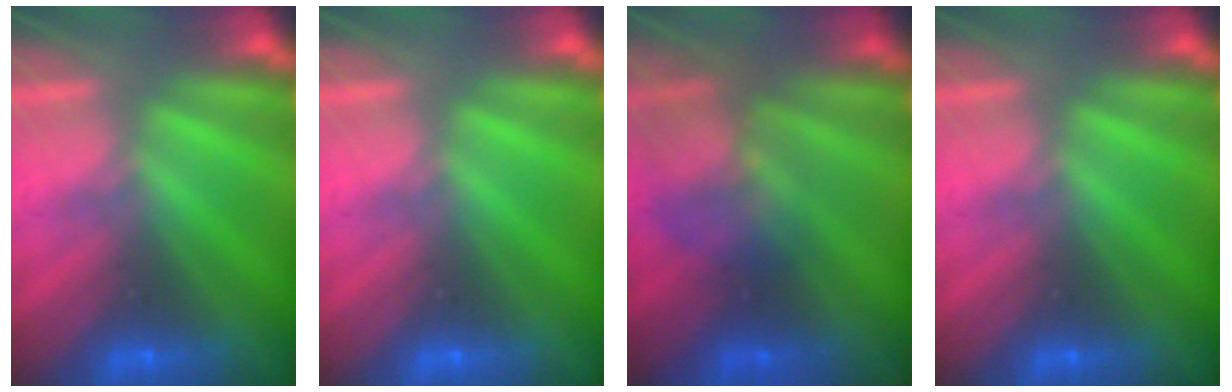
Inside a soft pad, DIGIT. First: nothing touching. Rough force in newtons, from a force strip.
{"total": 0.0}
{"total": 2.3}
{"total": 0.0}